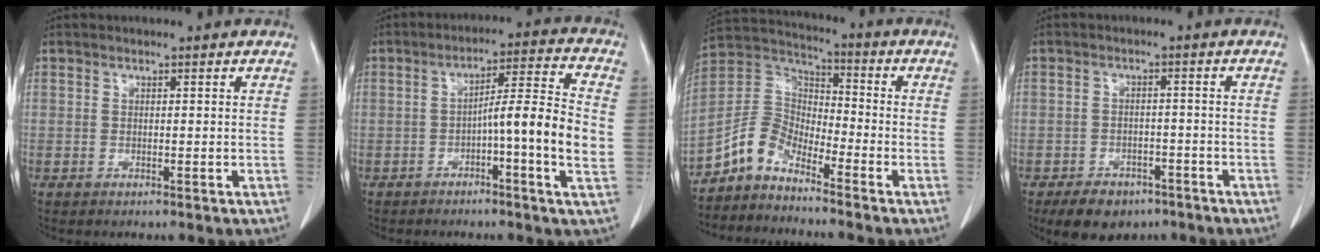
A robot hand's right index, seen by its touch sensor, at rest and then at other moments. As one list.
[{"total": 10.7, "force": [-1.8, -0.3, 10.6], "torque": [-0.160, 0.015, -0.034]}, {"total": 7.3, "force": [-6.2, 2.9, 2.7], "torque": [-0.068, 0.031, -0.131]}, {"total": 7.2, "force": [-5.1, 4.2, 2.7], "torque": [-0.043, 0.002, -0.074]}]